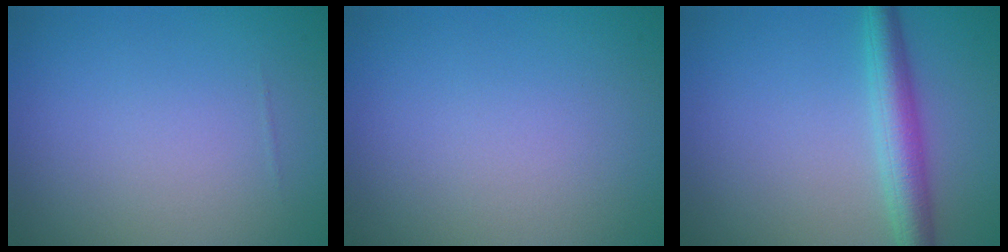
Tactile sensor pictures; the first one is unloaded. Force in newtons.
{"total": 0.0}
{"total": 3.8, "press": 3.8, "slide": 0.1}